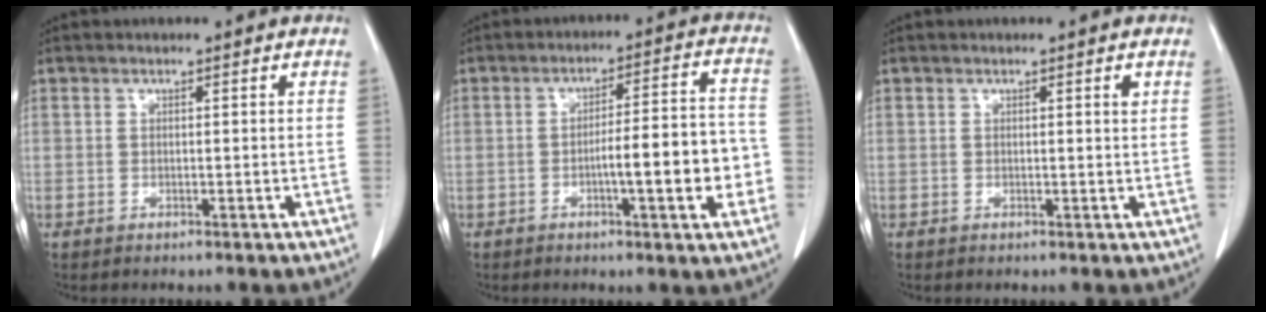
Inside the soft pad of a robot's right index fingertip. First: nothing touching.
{"total": 10.7, "force": [-2.7, 1.5, 10.3], "torque": [-0.144, 0.020, -0.037]}
{"total": 0.7, "force": [0.3, 0.0, 0.7], "torque": [-0.010, 0.000, 0.004]}